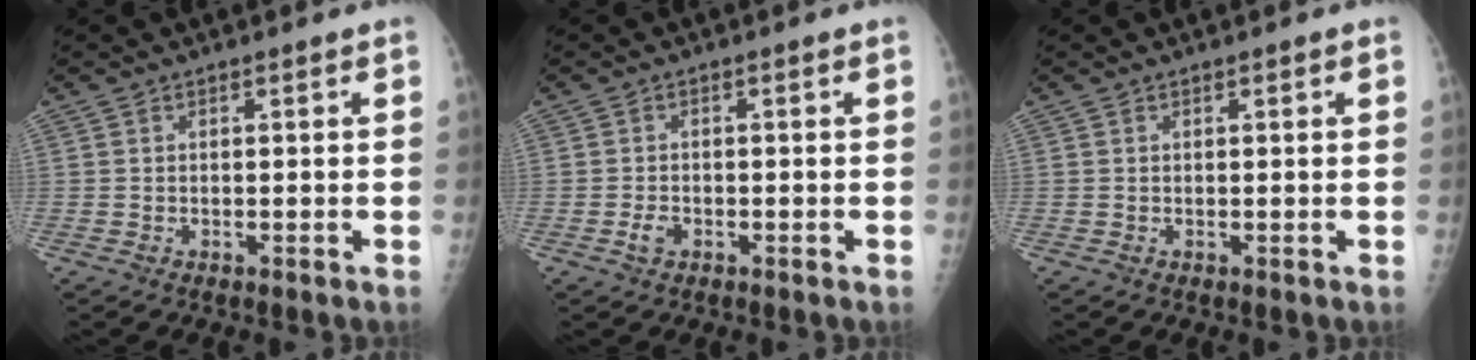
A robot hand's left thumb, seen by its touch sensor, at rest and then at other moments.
{"total": 1.7, "force": [-0.7, 1.1, 1.1], "torque": [-0.021, 0.003, -0.013]}
{"total": 0.7, "force": [0.4, 0.1, 0.6], "torque": [-0.008, 0.001, 0.005]}